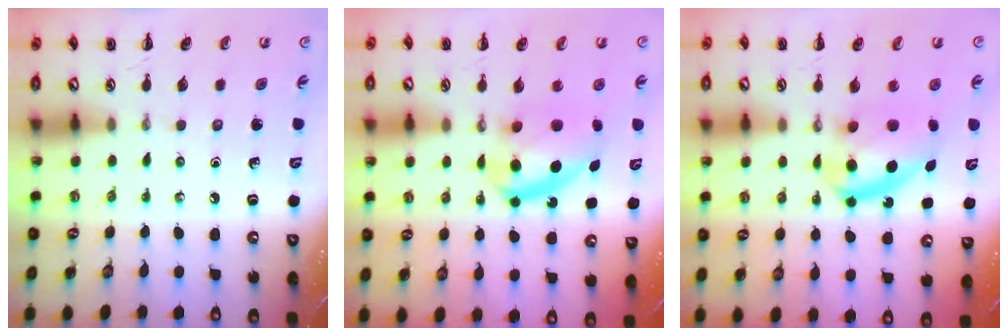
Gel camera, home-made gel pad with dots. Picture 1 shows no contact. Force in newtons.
{"total": 12.0, "press": 11.7, "slide": 3.0}
{"total": 12.0, "press": 11.7, "slide": 3.0}